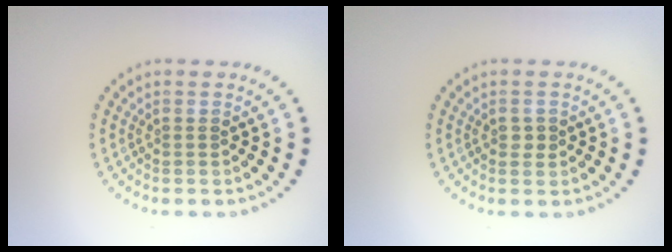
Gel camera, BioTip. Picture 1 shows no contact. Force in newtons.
{"total": 1.0, "press": 1.0, "slide": 0.0}